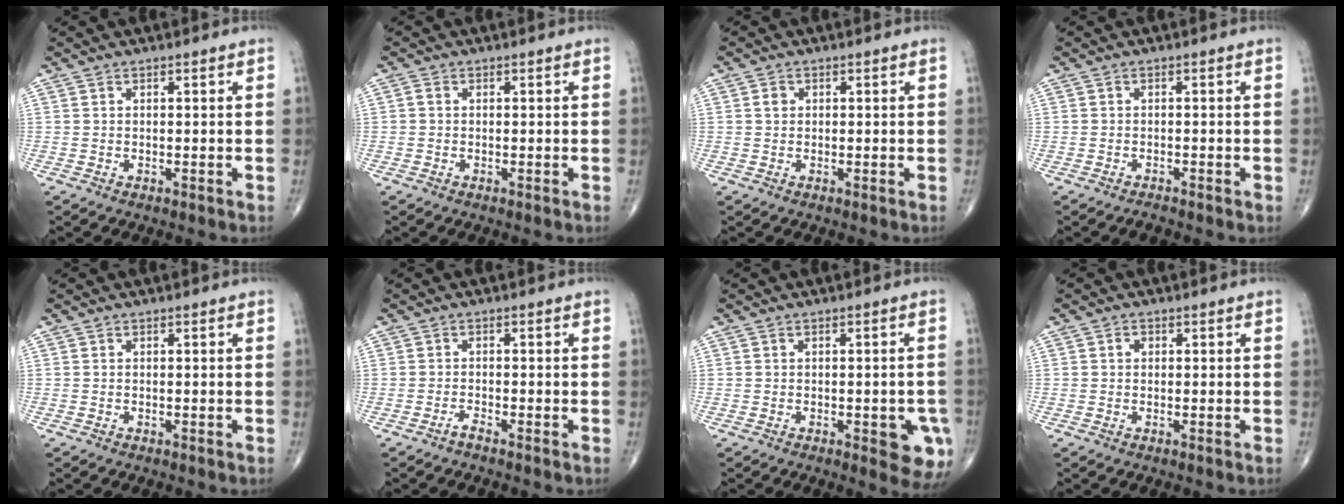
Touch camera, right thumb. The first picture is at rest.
{"total": 0.7, "force": [0.0, 0.7, 0.2], "torque": [0.000, 0.002, -0.004]}
{"total": 1.3, "force": [0.3, 1.2, 0.4], "torque": [-0.002, 0.003, 0.004]}
{"total": 0.8, "force": [-0.8, 0.3, 0.1], "torque": [-0.006, 0.001, -0.017]}
{"total": 0.0}
{"total": 1.0, "force": [-0.9, 0.0, 0.3], "torque": [-0.012, 0.004, -0.020]}
{"total": 7.2, "force": [-2.5, 3.0, 6.1], "torque": [-0.046, 0.001, -0.024]}
{"total": 0.9, "force": [0.2, 0.9, 0.2], "torque": [0.003, 0.003, 0.001]}